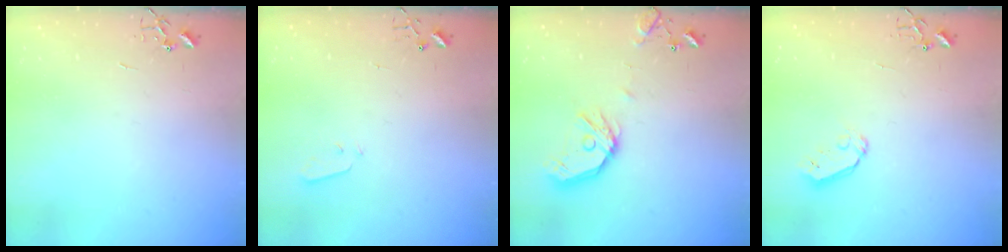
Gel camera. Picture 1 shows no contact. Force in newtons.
{"total": 2.1, "press": 2.1, "slide": 0.3}
{"total": 13.4, "press": 13.2, "slide": 2.1}
{"total": 5.2, "press": 5.1, "slide": 0.5}